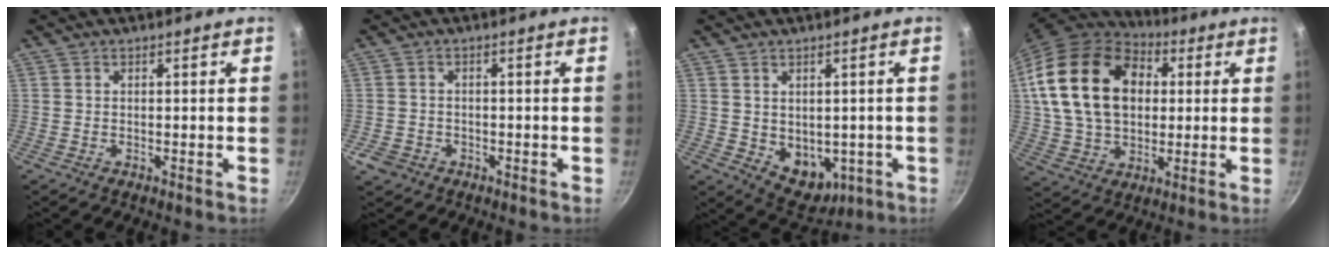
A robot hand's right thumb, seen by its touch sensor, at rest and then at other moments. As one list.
[{"total": 3.4, "force": [-1.6, 2.8, 1.3], "torque": [-0.023, 0.018, -0.022]}, {"total": 8.4, "force": [-0.9, 6.1, 5.7], "torque": [-0.050, -0.009, 0.009]}, {"total": 22.9, "force": [4.9, 16.1, 15.5], "torque": [-0.258, 0.014, 0.088]}]